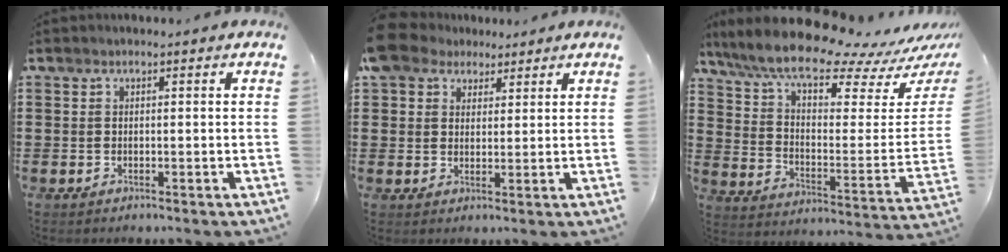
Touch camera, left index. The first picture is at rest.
{"total": 5.3, "force": [3.7, 3.6, 1.3], "torque": [-0.043, 0.009, 0.067]}
{"total": 12.8, "force": [10.5, 2.2, 7.0], "torque": [-0.160, -0.069, 0.183]}